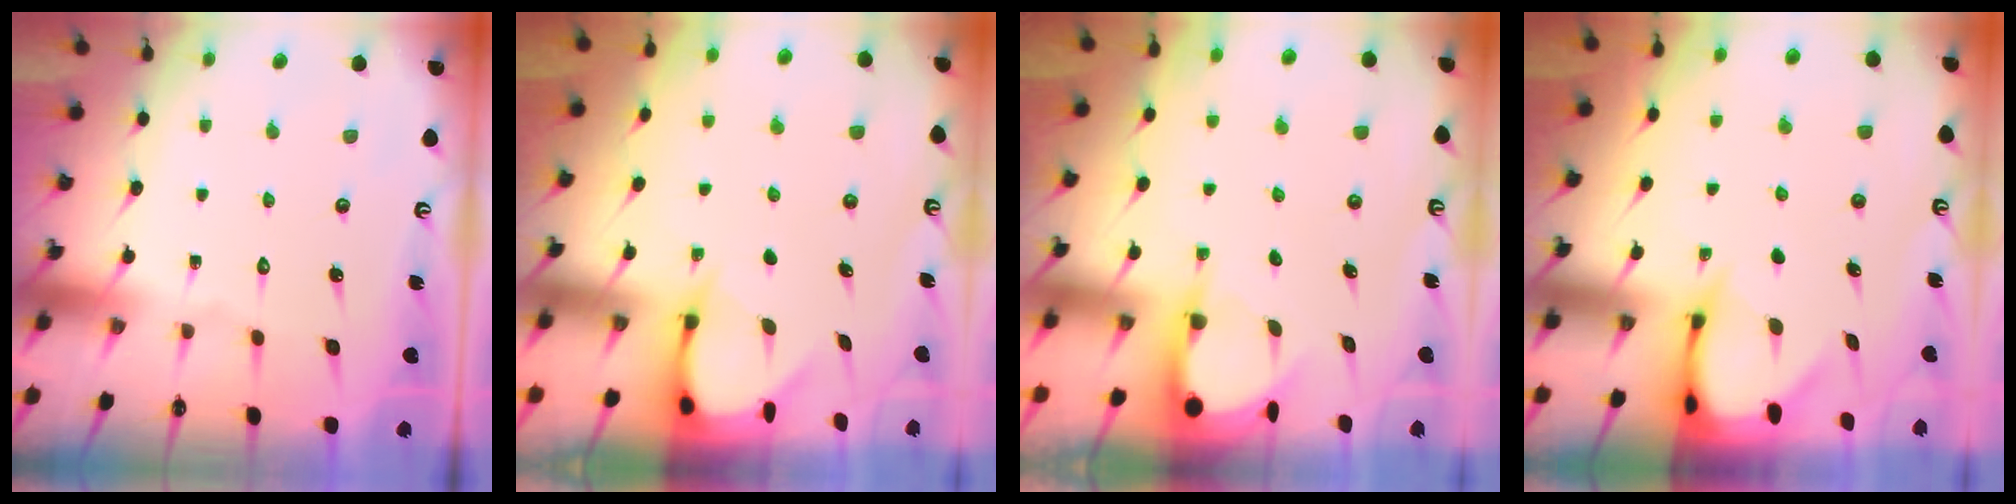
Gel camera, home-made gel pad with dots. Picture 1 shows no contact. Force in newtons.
{"total": 3.8, "press": 3.8, "slide": 0.3}
{"total": 3.9, "press": 3.9, "slide": 0.3}
{"total": 3.4, "press": 3.4, "slide": 0.2}